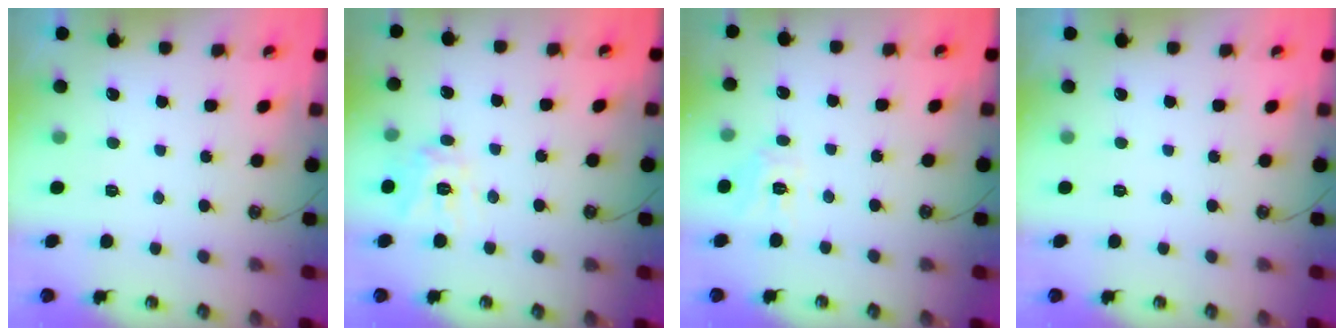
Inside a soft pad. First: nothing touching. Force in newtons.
{"total": 10.9, "press": 10.8, "slide": 0.6}
{"total": 5.8, "press": 5.8, "slide": 0.6}
{"total": 0.0}